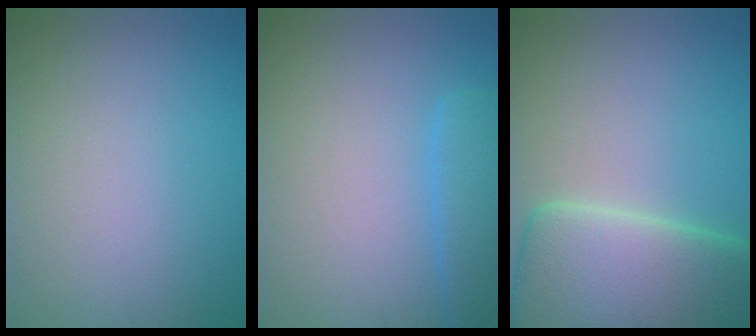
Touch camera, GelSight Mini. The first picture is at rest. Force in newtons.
{"total": 3.3, "press": 3.3, "slide": 0.2}
{"total": 12.5, "press": 12.5, "slide": 0.7}